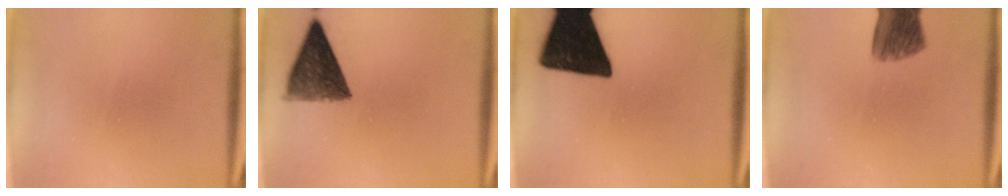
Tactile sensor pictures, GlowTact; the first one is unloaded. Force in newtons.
{"total": 9.5}
{"total": 19.4}
{"total": 7.5}